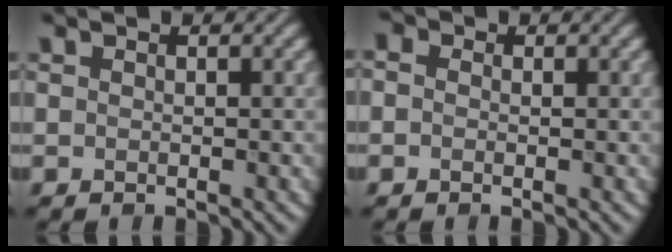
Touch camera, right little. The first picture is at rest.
{"total": 1.6, "force": [0.4, 1.3, 0.9], "torque": [-0.016, 0.003, -0.015]}